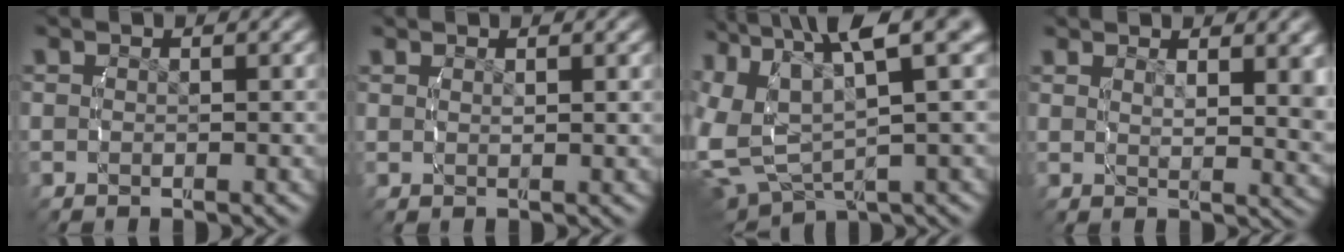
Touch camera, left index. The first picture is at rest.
{"total": 1.1, "force": [0.7, -0.6, 0.6], "torque": [-0.001, -0.003, 0.021]}
{"total": 12.0, "force": [3.2, 7.9, 8.5], "torque": [-0.172, -0.013, 0.055]}
{"total": 3.1, "force": [1.7, 0.1, 2.6], "torque": [-0.022, -0.014, 0.037]}